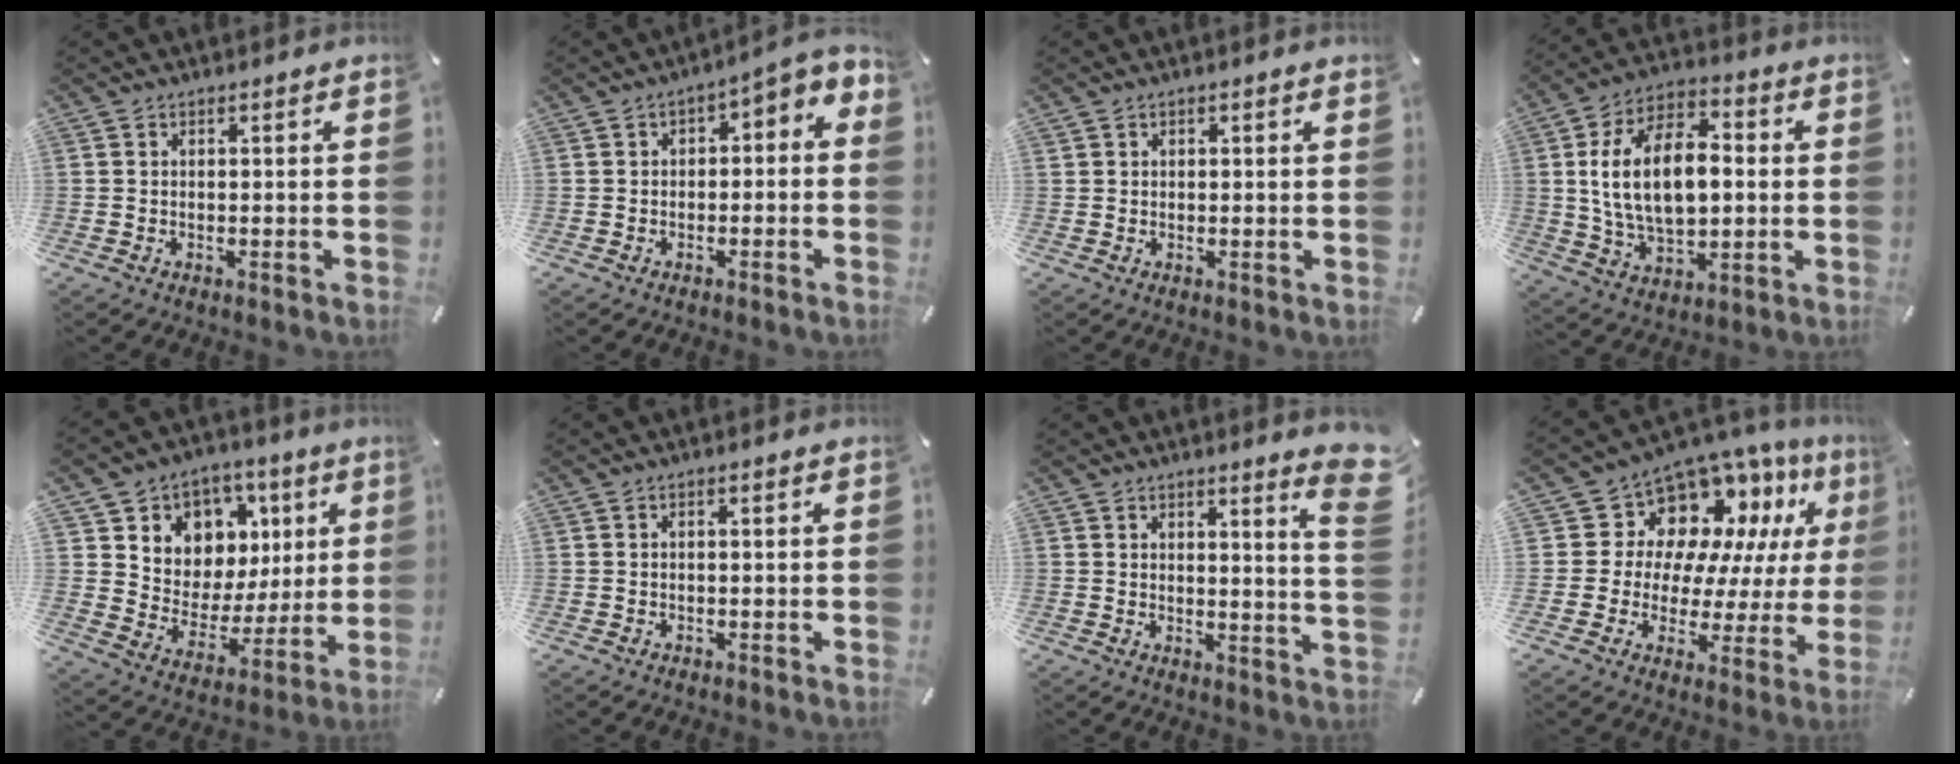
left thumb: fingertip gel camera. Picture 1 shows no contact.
{"total": 3.3, "force": [-1.9, 1.8, 2.1], "torque": [-0.044, 0.012, -0.040]}
{"total": 0.5, "force": [0.4, 0.3, 0.1], "torque": [-0.002, -0.001, 0.008]}
{"total": 17.5, "force": [1.2, 10.9, 13.6], "torque": [-0.268, 0.006, 0.018]}
{"total": 9.5, "force": [2.9, 9.0, 0.9], "torque": [-0.012, -0.044, 0.064]}
{"total": 0.7, "force": [0.0, 0.2, 0.7], "torque": [-0.013, 0.001, -0.001]}
{"total": 6.3, "force": [4.3, 0.5, 4.6], "torque": [-0.067, -0.033, 0.069]}
{"total": 12.0, "force": [7.0, 9.0, 3.7], "torque": [-0.064, -0.072, 0.130]}